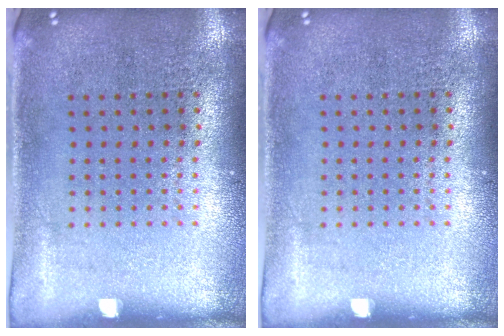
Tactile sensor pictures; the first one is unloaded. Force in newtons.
{"total": 0.0}